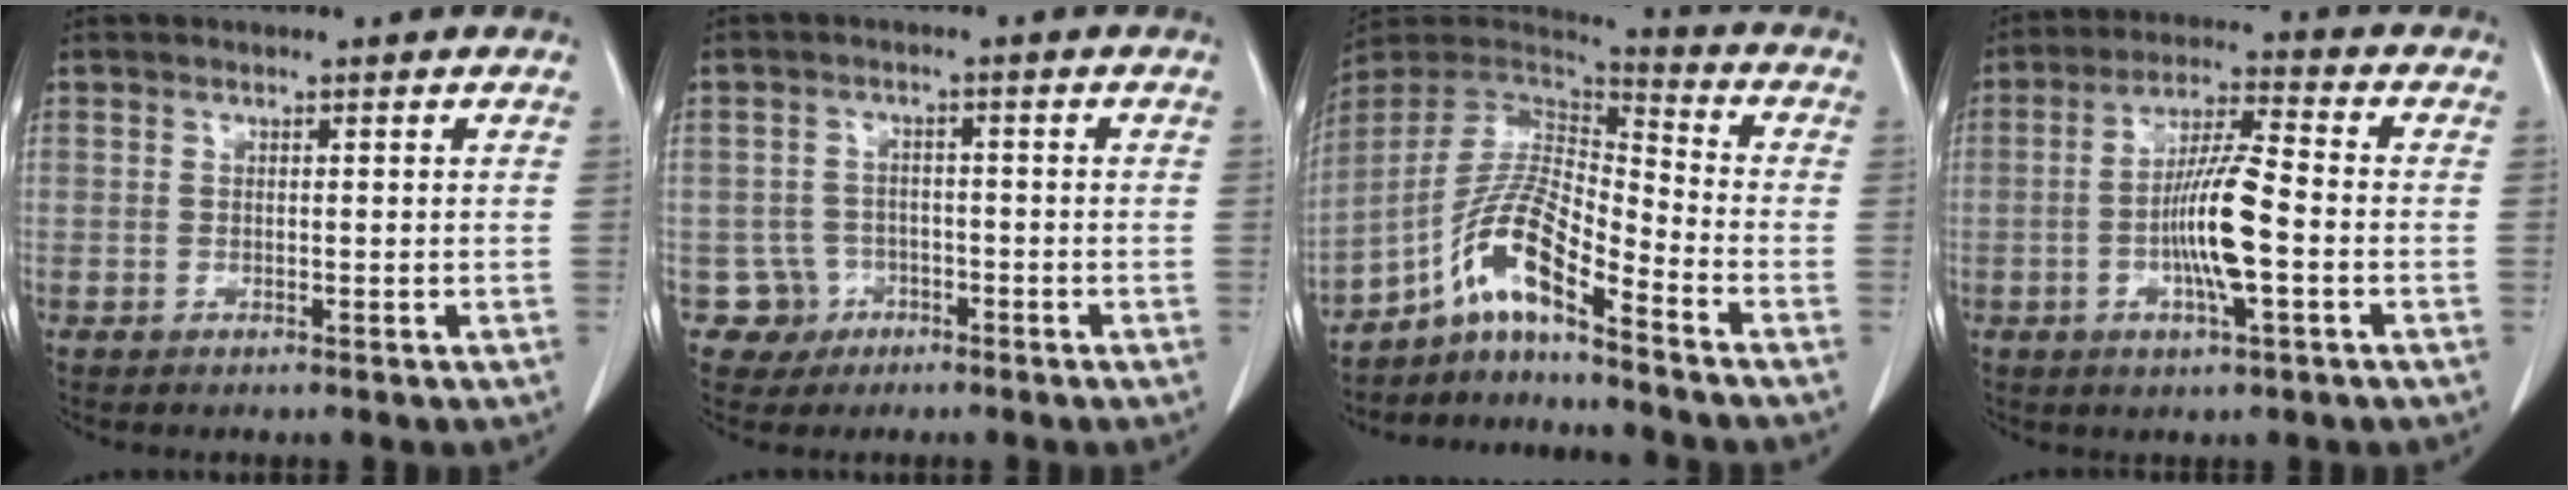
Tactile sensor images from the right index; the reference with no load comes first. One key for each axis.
{"total": 4.0, "fx": -1.7, "fy": 3.6, "fz": -0.6, "tx": 0.018, "ty": 0.016, "tz": -0.027}
{"total": 10.8, "fx": -7.1, "fy": 1.1, "fz": 8.1, "tx": -0.165, "ty": 0.018, "tz": -0.135}
{"total": 10.1, "fx": -2.1, "fy": 1.0, "fz": 9.9, "tx": -0.188, "ty": -0.001, "tz": -0.044}